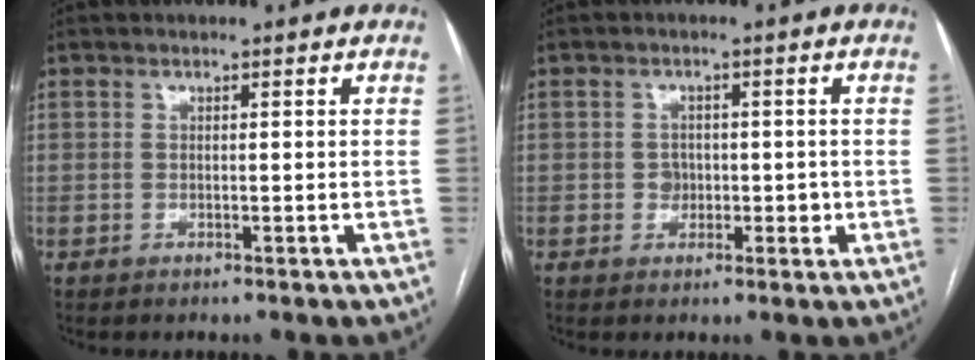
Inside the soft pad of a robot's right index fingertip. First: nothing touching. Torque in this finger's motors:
{"motor_torque": [0.20, 0.08, 0.00, 0.01]}